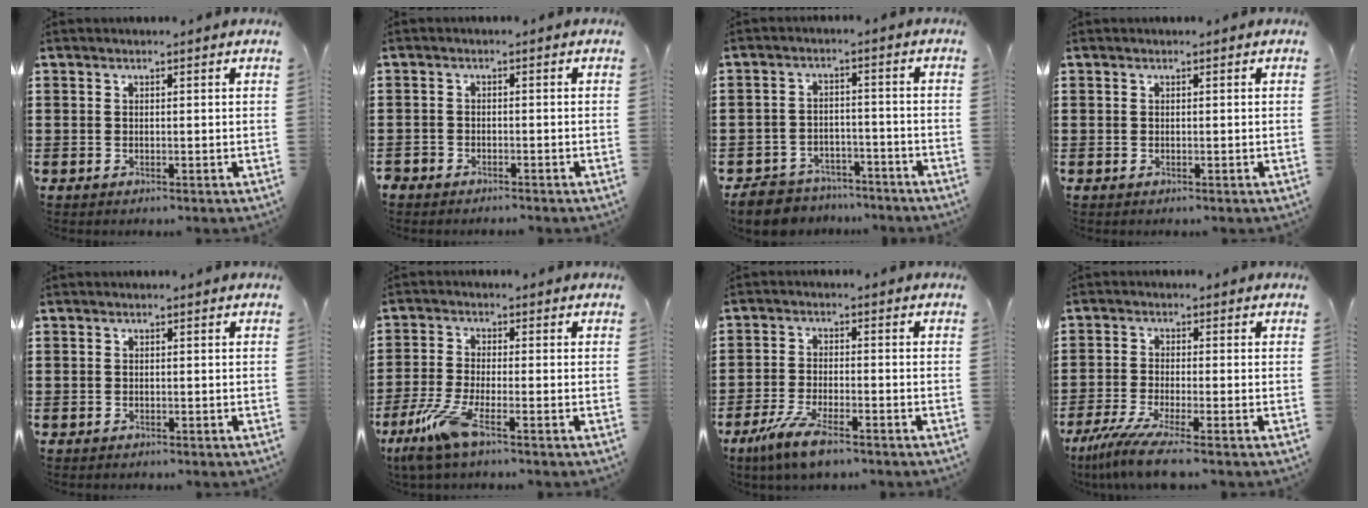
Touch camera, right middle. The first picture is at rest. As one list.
[{"total": 1.6, "force": [-1.6, 0.3, -0.2], "torque": [-0.001, 0.004, -0.035]}, {"total": 6.0, "force": [-5.8, 1.4, 0.7], "torque": [-0.020, 0.011, -0.116]}, {"total": 0.0}, {"total": 0.6, "force": [-0.6, 0.3, -0.1], "torque": [0.000, 0.001, -0.013]}, {"total": 6.9, "force": [-4.0, 1.3, 5.6], "torque": [-0.136, -0.021, -0.078]}, {"total": 6.3, "force": [-4.7, 1.1, 4.1], "torque": [-0.101, -0.014, -0.091]}, {"total": 6.3, "force": [-4.6, 0.2, 4.3], "torque": [-0.106, -0.027, -0.090]}]